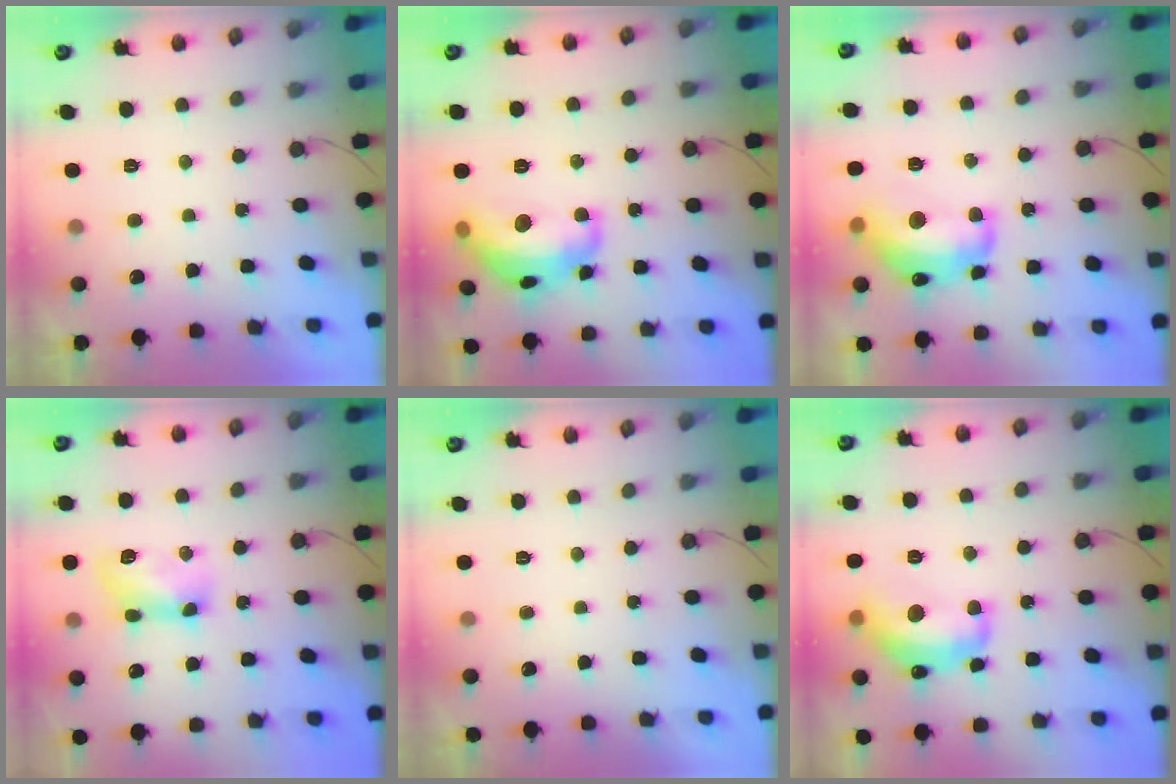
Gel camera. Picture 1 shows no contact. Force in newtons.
{"total": 16.7, "press": 16.7, "slide": 0.6}
{"total": 15.5, "press": 15.5, "slide": 0.9}
{"total": 8.9, "press": 8.9, "slide": 0.9}
{"total": 0.0}
{"total": 14.7, "press": 14.7, "slide": 1.1}